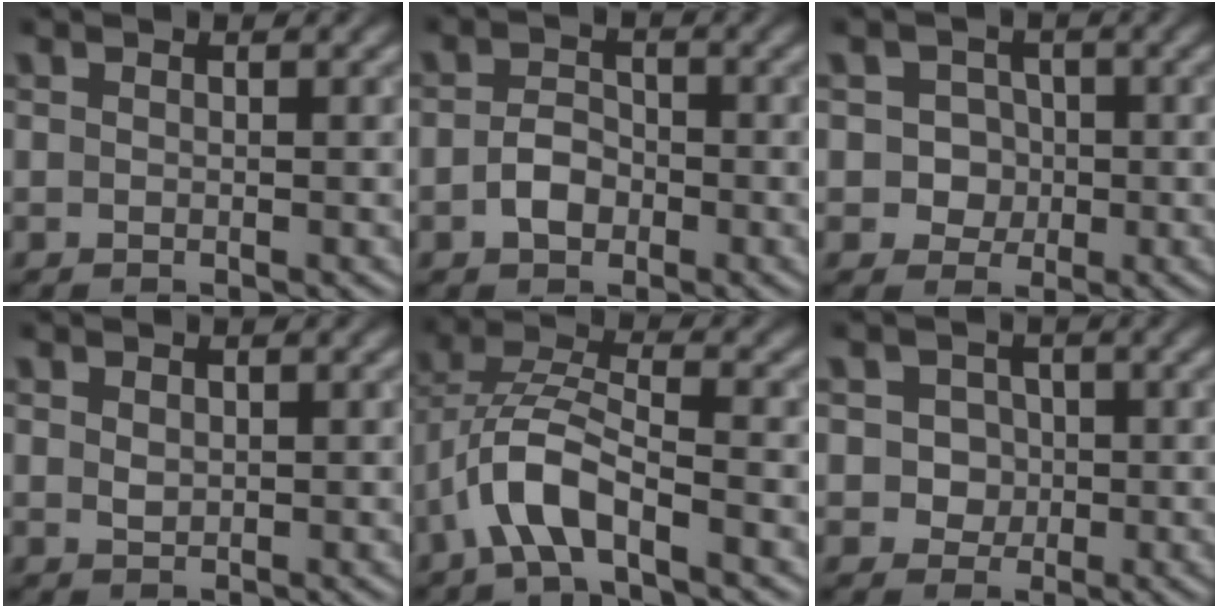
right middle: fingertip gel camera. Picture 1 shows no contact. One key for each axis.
{"total": 2.4, "fx": -0.9, "fy": 1.7, "fz": 1.5, "tx": -0.029, "ty": 0.003, "tz": -0.020}
{"total": 2.5, "fx": -0.2, "fy": 2.3, "fz": 0.9, "tx": 0.009, "ty": 0.004, "tz": -0.012}
{"total": 0.9, "fx": 0.3, "fy": 0.6, "fz": 0.5, "tx": -0.013, "ty": -0.002, "tz": 0.009}
{"total": 5.6, "fx": -2.9, "fy": 1.9, "fz": 4.5, "tx": -0.094, "ty": 0.010, "tz": -0.061}
{"total": 2.3, "fx": 0.1, "fy": 2.1, "fz": 0.9, "tx": 0.003, "ty": 0.007, "tz": 0.000}